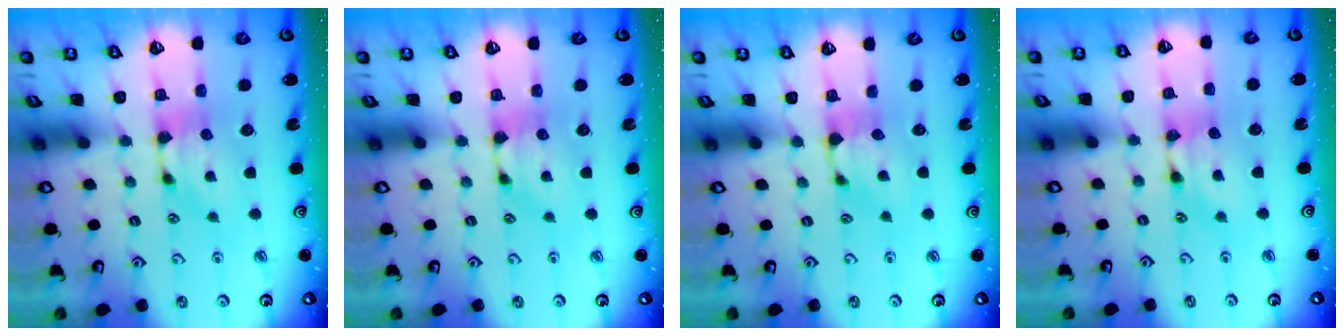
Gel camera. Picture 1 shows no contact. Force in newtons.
{"total": 0.0}
{"total": 0.9, "press": 0.2, "slide": 0.9}
{"total": 1.6, "press": 1.6, "slide": 0.1}